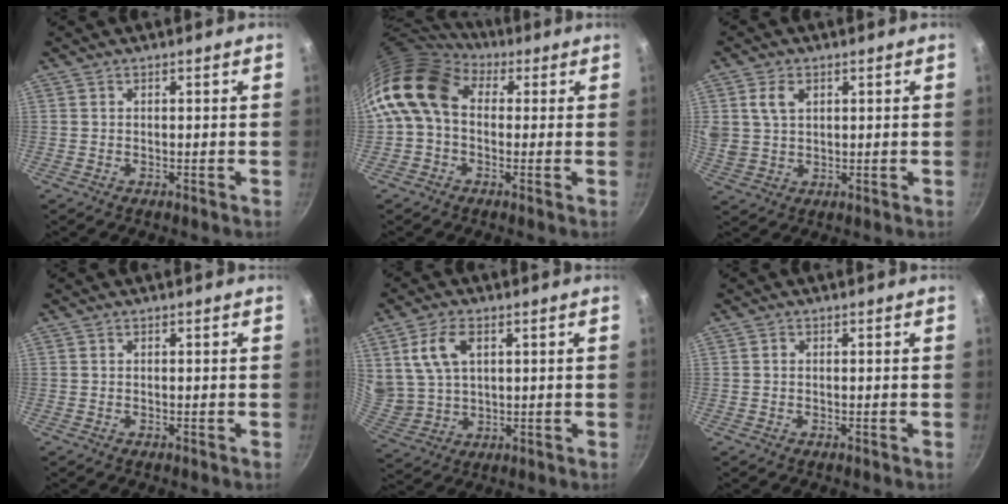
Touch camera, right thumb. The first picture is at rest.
{"total": 11.7, "force": [1.7, 8.8, 7.6], "torque": [-0.124, 0.014, 0.008]}
{"total": 6.2, "force": [2.3, 4.3, 3.8], "torque": [-0.064, -0.002, 0.047]}
{"total": 0.0}
{"total": 10.0, "force": [3.6, 6.5, 6.7], "torque": [-0.116, -0.013, 0.081]}
{"total": 0.6, "force": [0.1, 0.5, 0.3], "torque": [-0.003, 0.004, -0.001]}